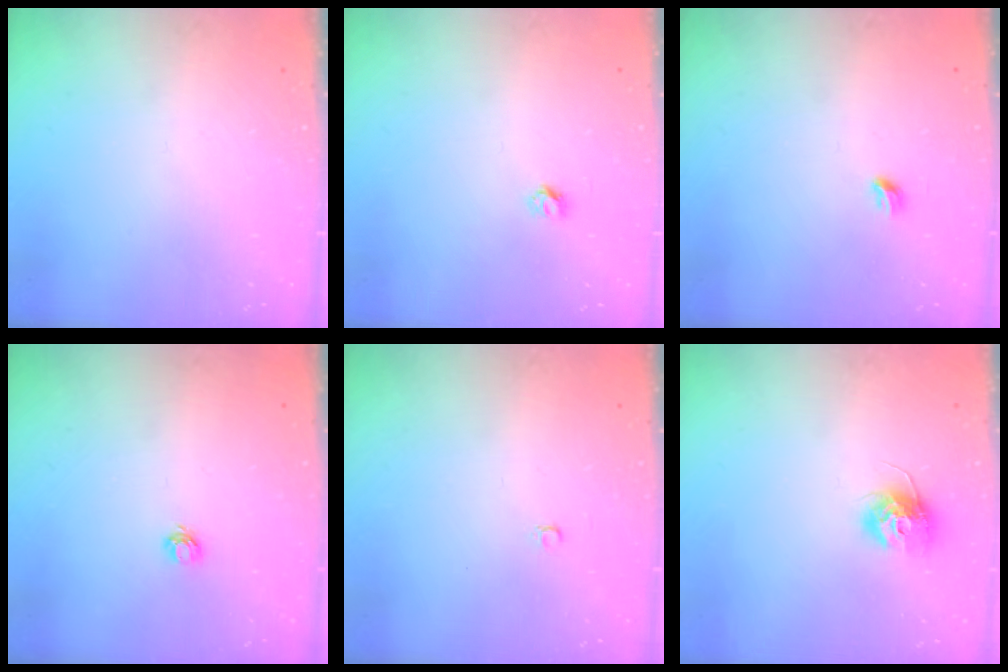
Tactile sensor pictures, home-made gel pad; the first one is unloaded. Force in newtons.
{"total": 3.2, "press": 3.2, "slide": 0.3}
{"total": 3.6, "press": 3.5, "slide": 1.0}
{"total": 3.9, "press": 3.9, "slide": 0.5}
{"total": 2.4, "press": 2.4, "slide": 0.2}
{"total": 10.3, "press": 10.3, "slide": 0.4}